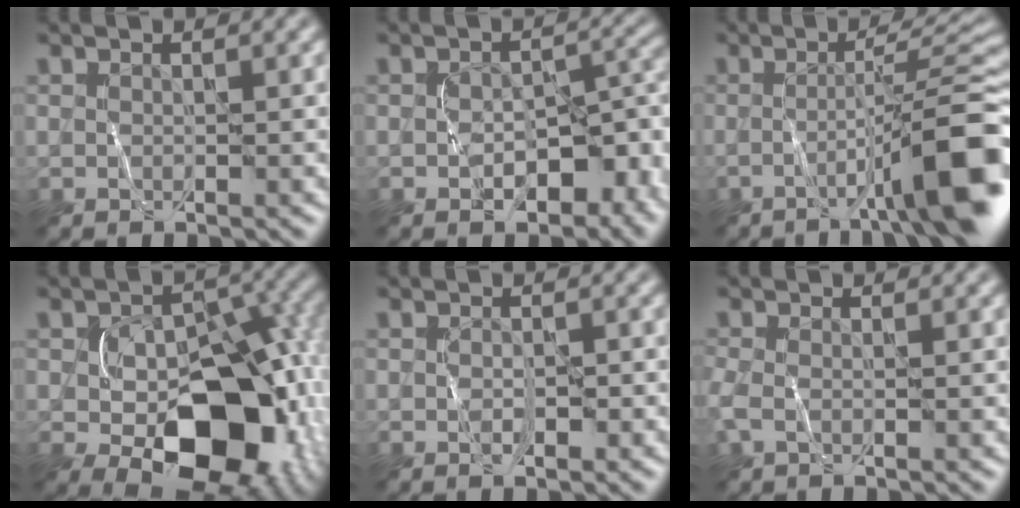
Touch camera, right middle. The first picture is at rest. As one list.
[{"total": 6.4, "force": [-2.6, 3.8, 4.4], "torque": [-0.051, 0.000, -0.038]}, {"total": 8.7, "force": [-2.6, 0.7, 8.3], "torque": [-0.107, 0.020, -0.054]}, {"total": 11.4, "force": [-3.3, 6.8, 8.5], "torque": [-0.129, -0.009, -0.046]}, {"total": 1.3, "force": [-0.5, 0.7, 0.9], "torque": [-0.017, -0.001, -0.011]}, {"total": 2.1, "force": [-0.8, 1.3, 1.5], "torque": [-0.044, -0.005, -0.021]}]